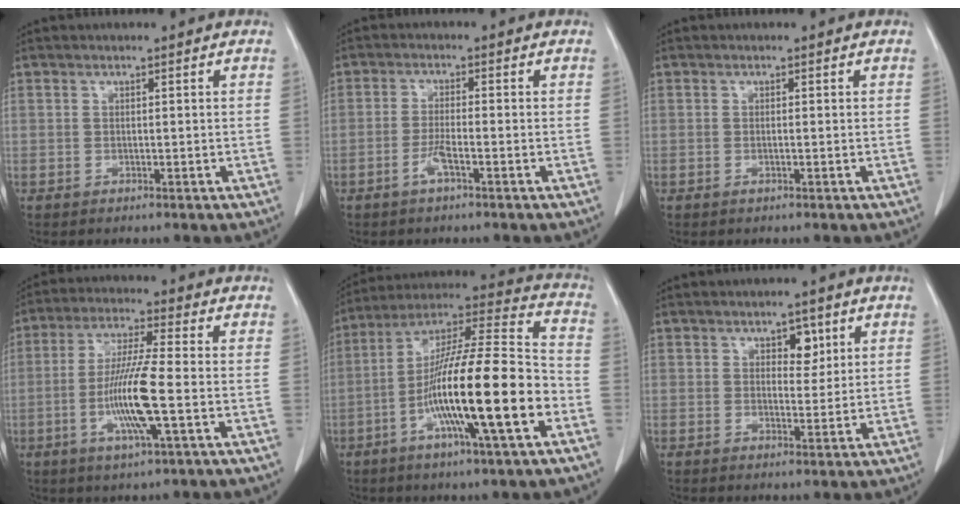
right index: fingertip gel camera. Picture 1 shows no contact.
{"total": 2.9, "force": [-1.6, 0.3, 2.4], "torque": [-0.051, 0.000, -0.031]}
{"total": 0.5, "force": [-0.2, 0.1, 0.5], "torque": [-0.009, 0.000, 0.000]}
{"total": 10.7, "force": [-2.6, 0.1, 10.4], "torque": [-0.207, -0.011, -0.052]}
{"total": 21.2, "force": [-6.5, 1.3, 20.1], "torque": [-0.350, -0.009, -0.115]}
{"total": 3.3, "force": [1.6, 2.0, 2.2], "torque": [-0.026, 0.003, 0.023]}